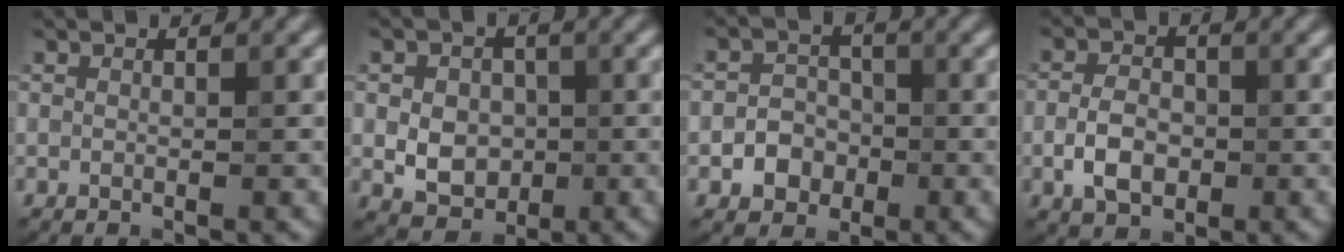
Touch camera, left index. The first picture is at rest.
{"total": 5.0, "force": [-0.3, 3.9, 3.2], "torque": [-0.037, 0.009, -0.019]}
{"total": 3.1, "force": [-1.1, 2.6, 1.3], "torque": [0.002, 0.006, -0.032]}
{"total": 3.6, "force": [-1.1, 2.3, 2.5], "torque": [-0.051, 0.006, -0.023]}